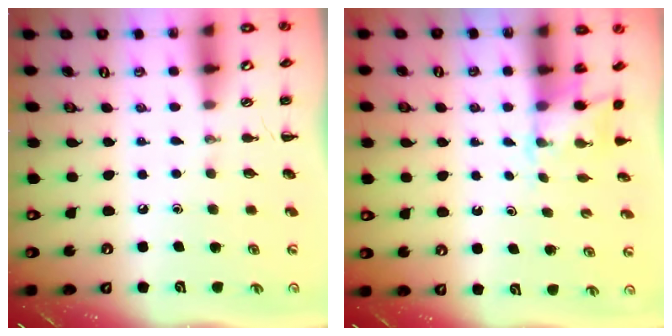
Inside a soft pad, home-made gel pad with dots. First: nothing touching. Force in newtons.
{"total": 2.6, "press": 2.5, "slide": 0.6}